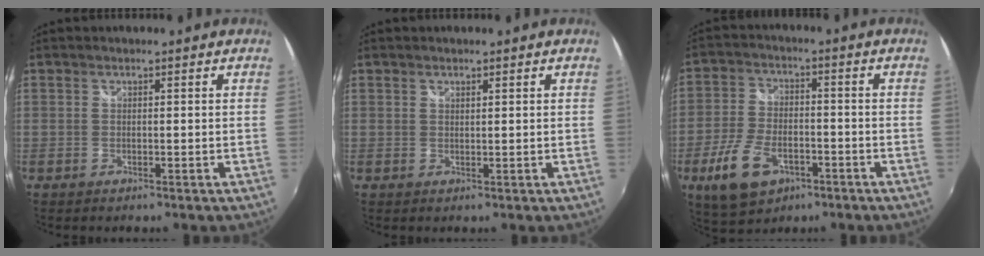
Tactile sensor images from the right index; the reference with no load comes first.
{"total": 0.7, "force": [0.6, 0.3, 0.3], "torque": [-0.004, 0.001, 0.010]}
{"total": 12.4, "force": [-5.9, 7.0, 8.4], "torque": [-0.186, -0.006, -0.101]}